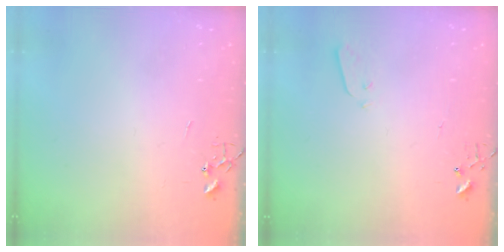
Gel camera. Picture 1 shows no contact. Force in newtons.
{"total": 3.4, "press": 3.3, "slide": 0.7}